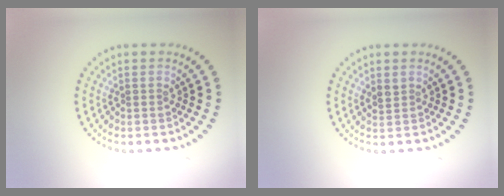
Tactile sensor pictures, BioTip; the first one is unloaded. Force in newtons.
{"total": 0.9, "press": 0.8, "slide": 0.4}